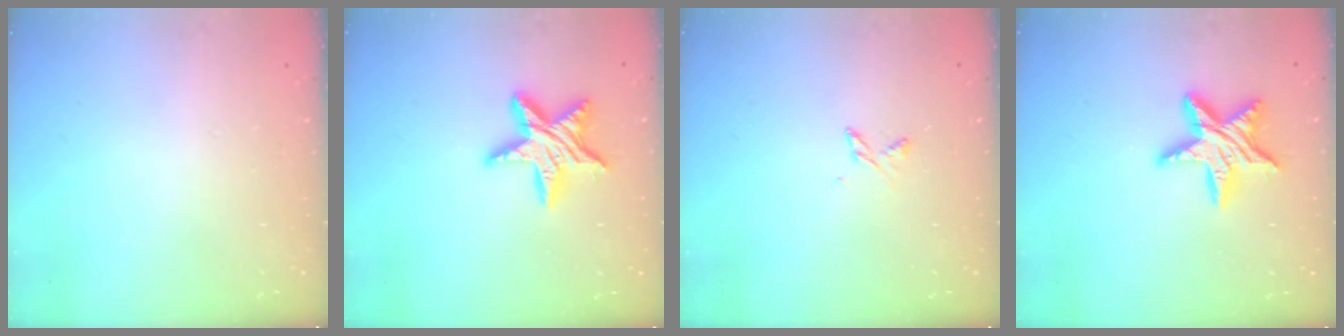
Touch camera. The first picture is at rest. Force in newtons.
{"total": 12.9, "press": 12.9, "slide": 0.8}
{"total": 2.5, "press": 2.5, "slide": 0.5}
{"total": 12.9, "press": 12.9, "slide": 0.8}